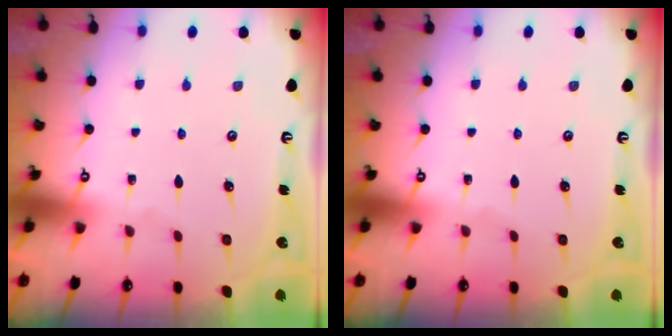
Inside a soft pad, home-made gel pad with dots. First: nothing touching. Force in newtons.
{"total": 0.0}